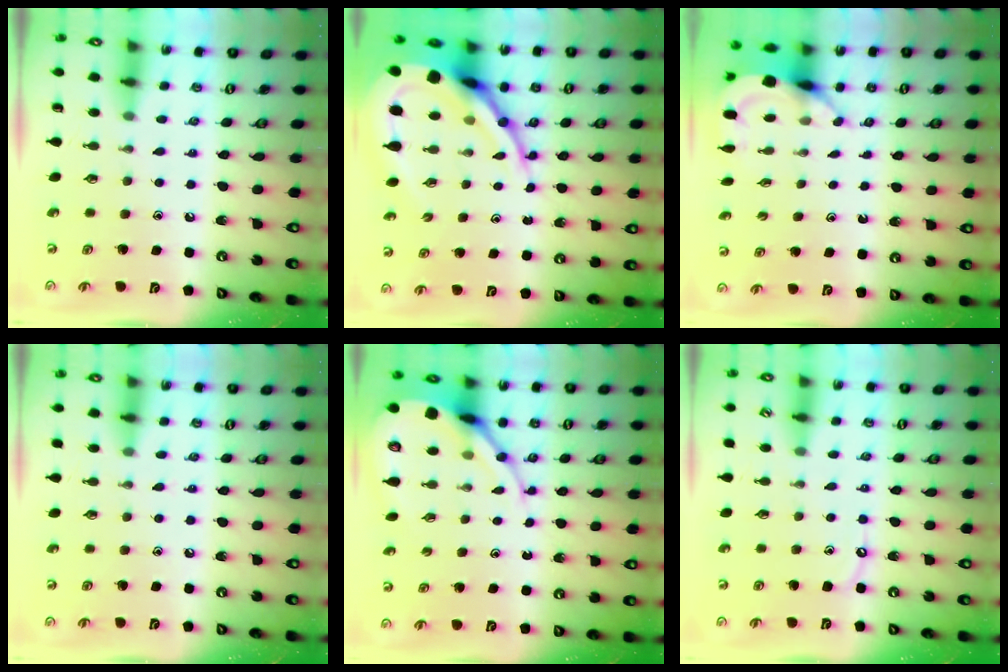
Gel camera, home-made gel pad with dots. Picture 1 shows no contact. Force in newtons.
{"total": 15.7, "press": 15.7, "slide": 1.4}
{"total": 4.4, "press": 4.4, "slide": 0.5}
{"total": 4.4, "press": 4.4, "slide": 0.7}
{"total": 9.9, "press": 9.8, "slide": 0.9}
{"total": 4.9, "press": 4.8, "slide": 0.6}